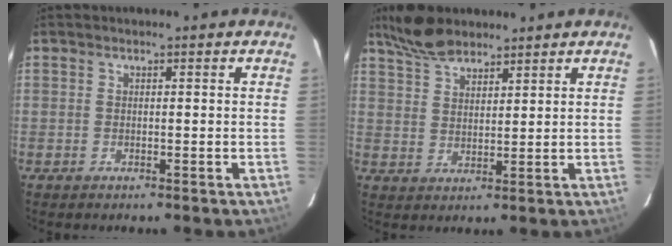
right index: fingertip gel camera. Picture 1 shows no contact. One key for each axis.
{"total": 7.4, "fx": 6.2, "fy": 2.7, "fz": 3.2, "tx": -0.069, "ty": 0.020, "tz": 0.116}